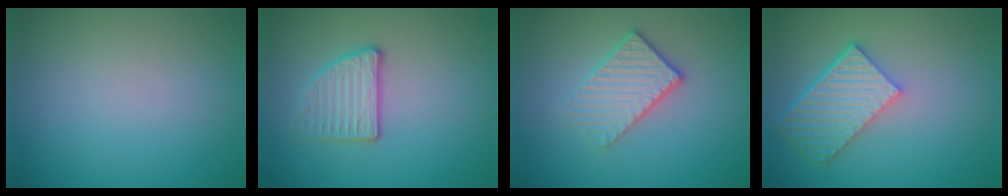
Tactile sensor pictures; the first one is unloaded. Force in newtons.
{"total": 2.7, "press": 2.5, "slide": 1.2}
{"total": 3.2, "press": 2.9, "slide": 1.4}
{"total": 5.5, "press": 4.2, "slide": 3.7}